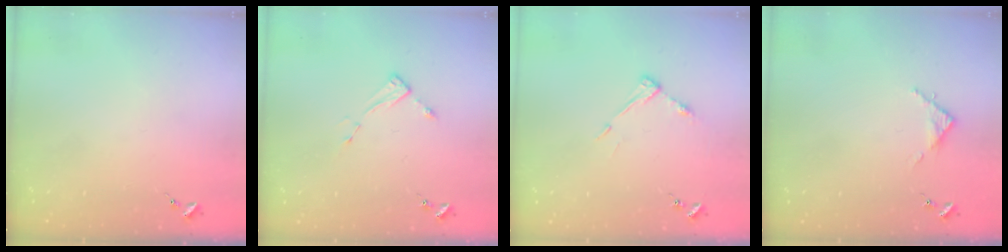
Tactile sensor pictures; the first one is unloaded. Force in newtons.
{"total": 3.9, "press": 3.9, "slide": 0.2}
{"total": 6.4, "press": 6.4, "slide": 0.4}
{"total": 3.3, "press": 3.2, "slide": 0.3}